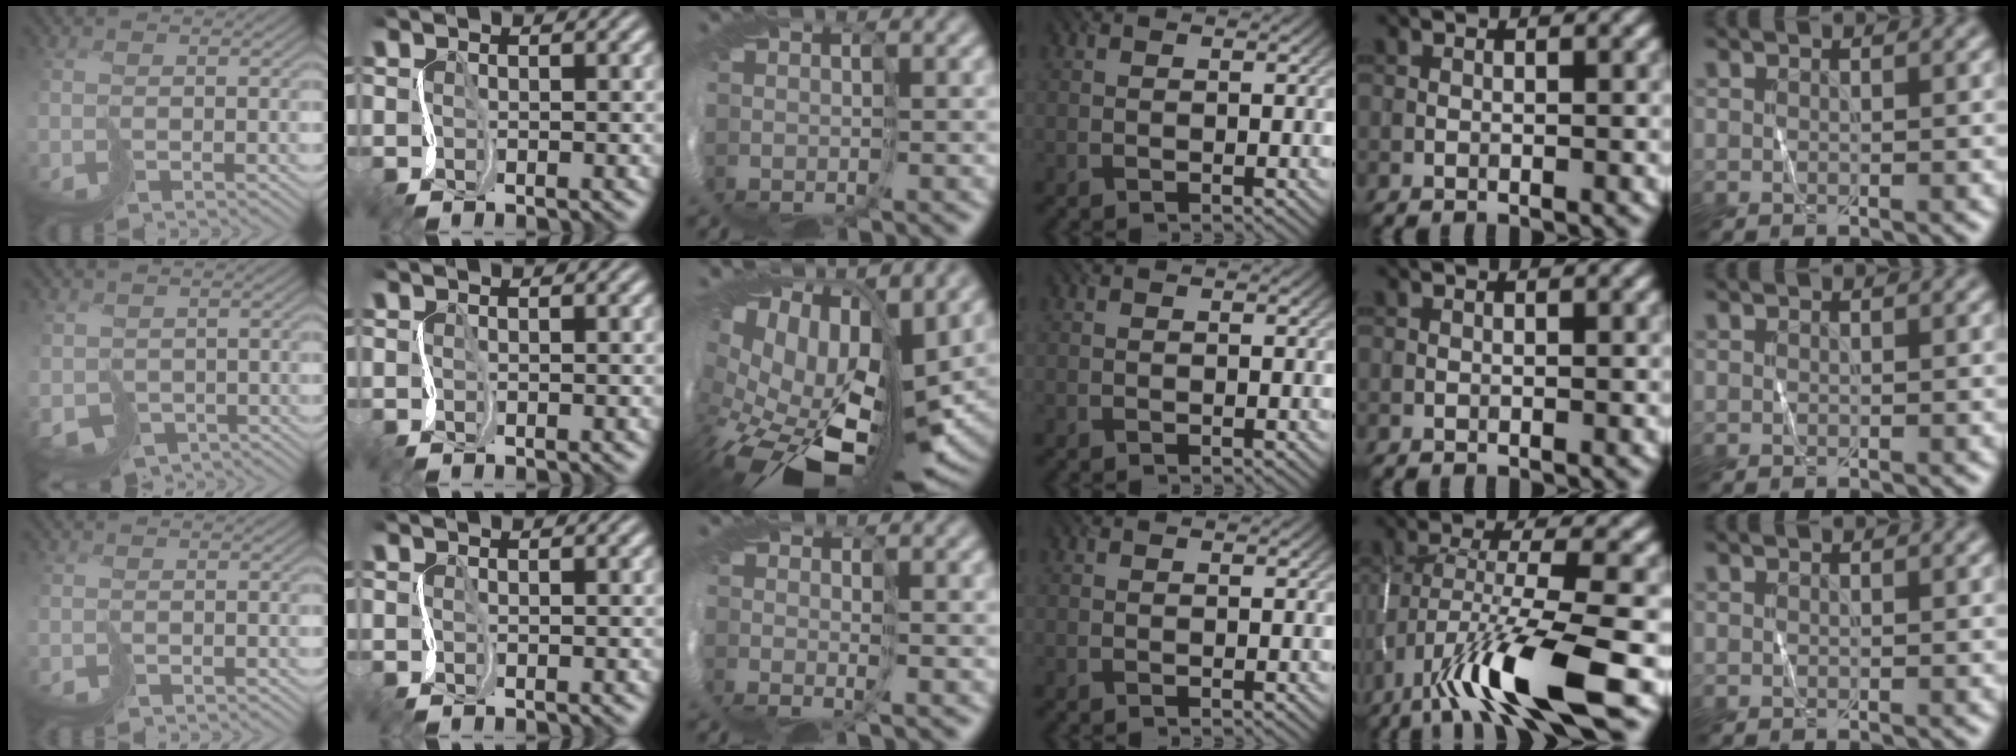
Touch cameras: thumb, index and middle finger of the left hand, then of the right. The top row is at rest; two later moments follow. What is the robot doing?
{"motion": "cut", "object": "tape"}